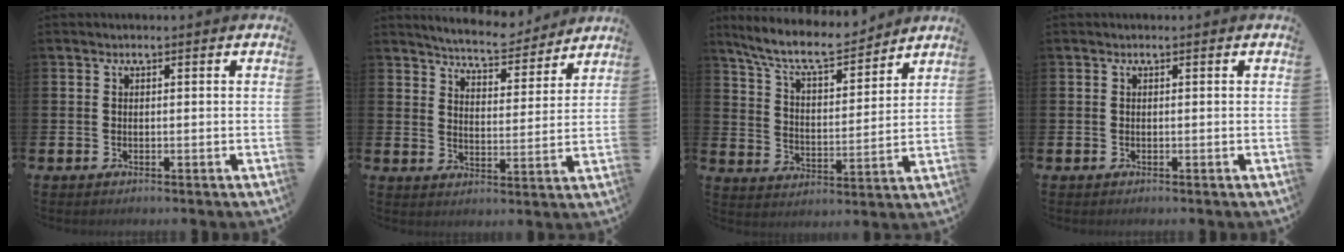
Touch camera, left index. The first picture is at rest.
{"total": 6.4, "force": [6.3, 0.7, 1.0], "torque": [-0.034, -0.044, 0.110]}
{"total": 9.2, "force": [8.4, 1.8, 3.1], "torque": [-0.092, -0.049, 0.149]}
{"total": 0.0}